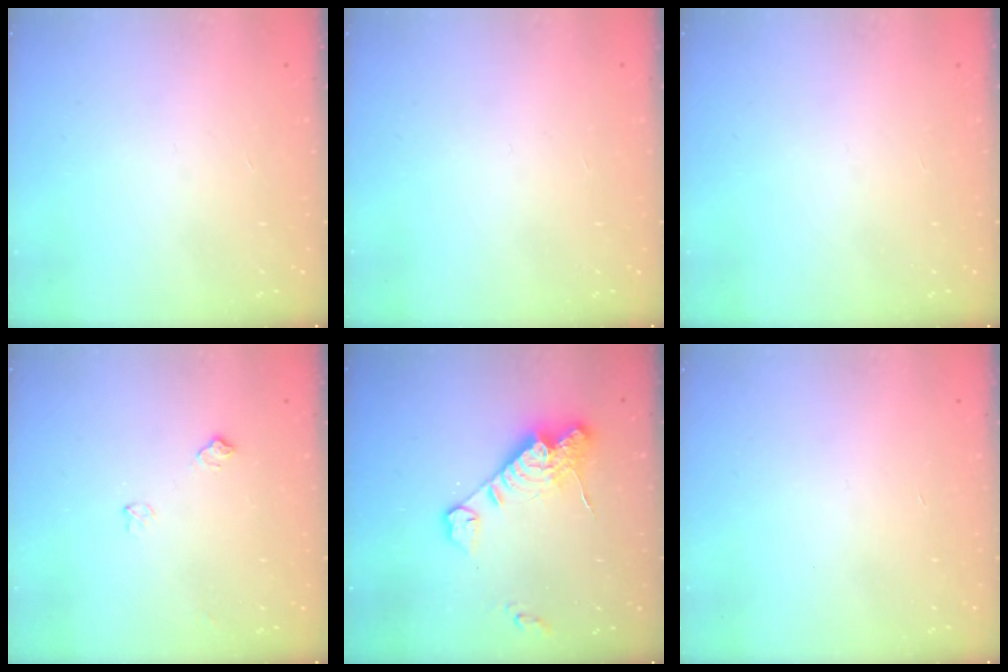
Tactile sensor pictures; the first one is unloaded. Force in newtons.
{"total": 0.0}
{"total": 0.0}
{"total": 4.3, "press": 4.2, "slide": 0.7}
{"total": 14.1, "press": 14.0, "slide": 1.5}
{"total": 0.0}